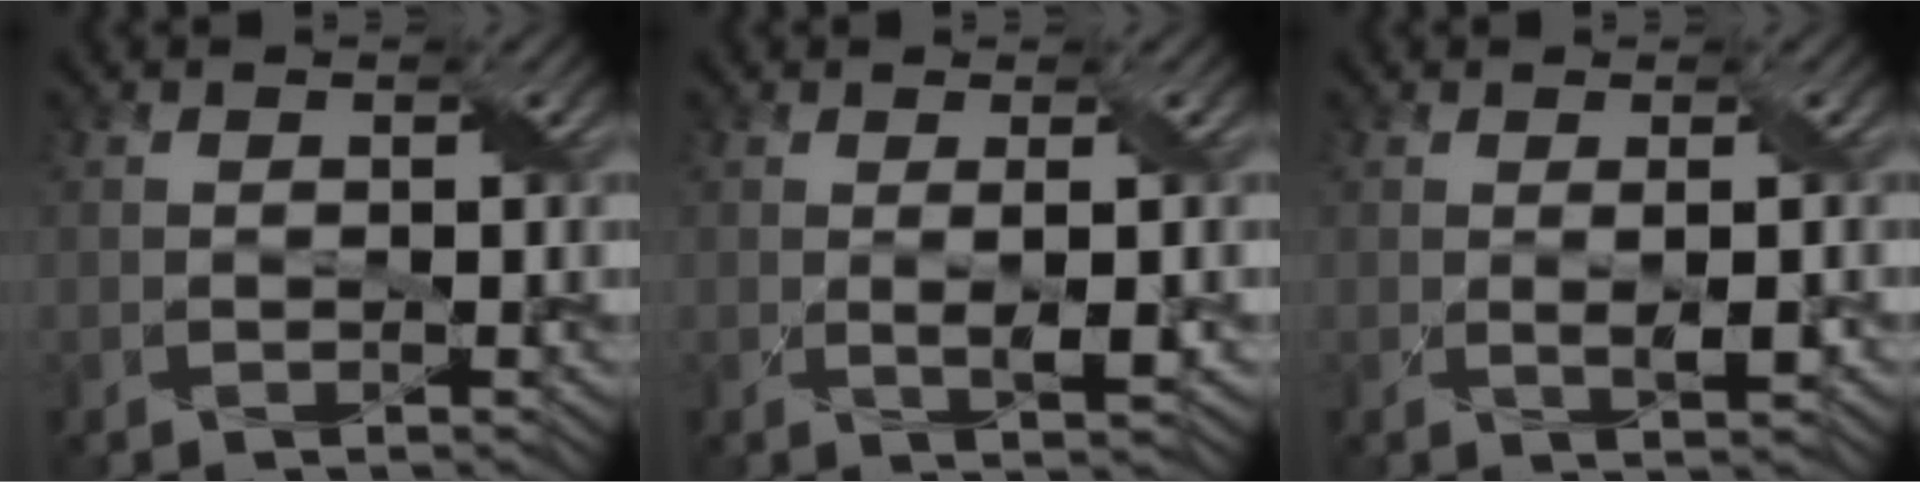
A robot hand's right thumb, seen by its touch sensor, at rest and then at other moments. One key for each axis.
{"total": 2.0, "fx": 0.2, "fy": 0.2, "fz": 2.0, "tx": -0.045, "ty": 0.002, "tz": 0.007}
{"total": 1.6, "fx": 0.2, "fy": 0.1, "fz": 1.6, "tx": -0.036, "ty": 0.001, "tz": 0.005}